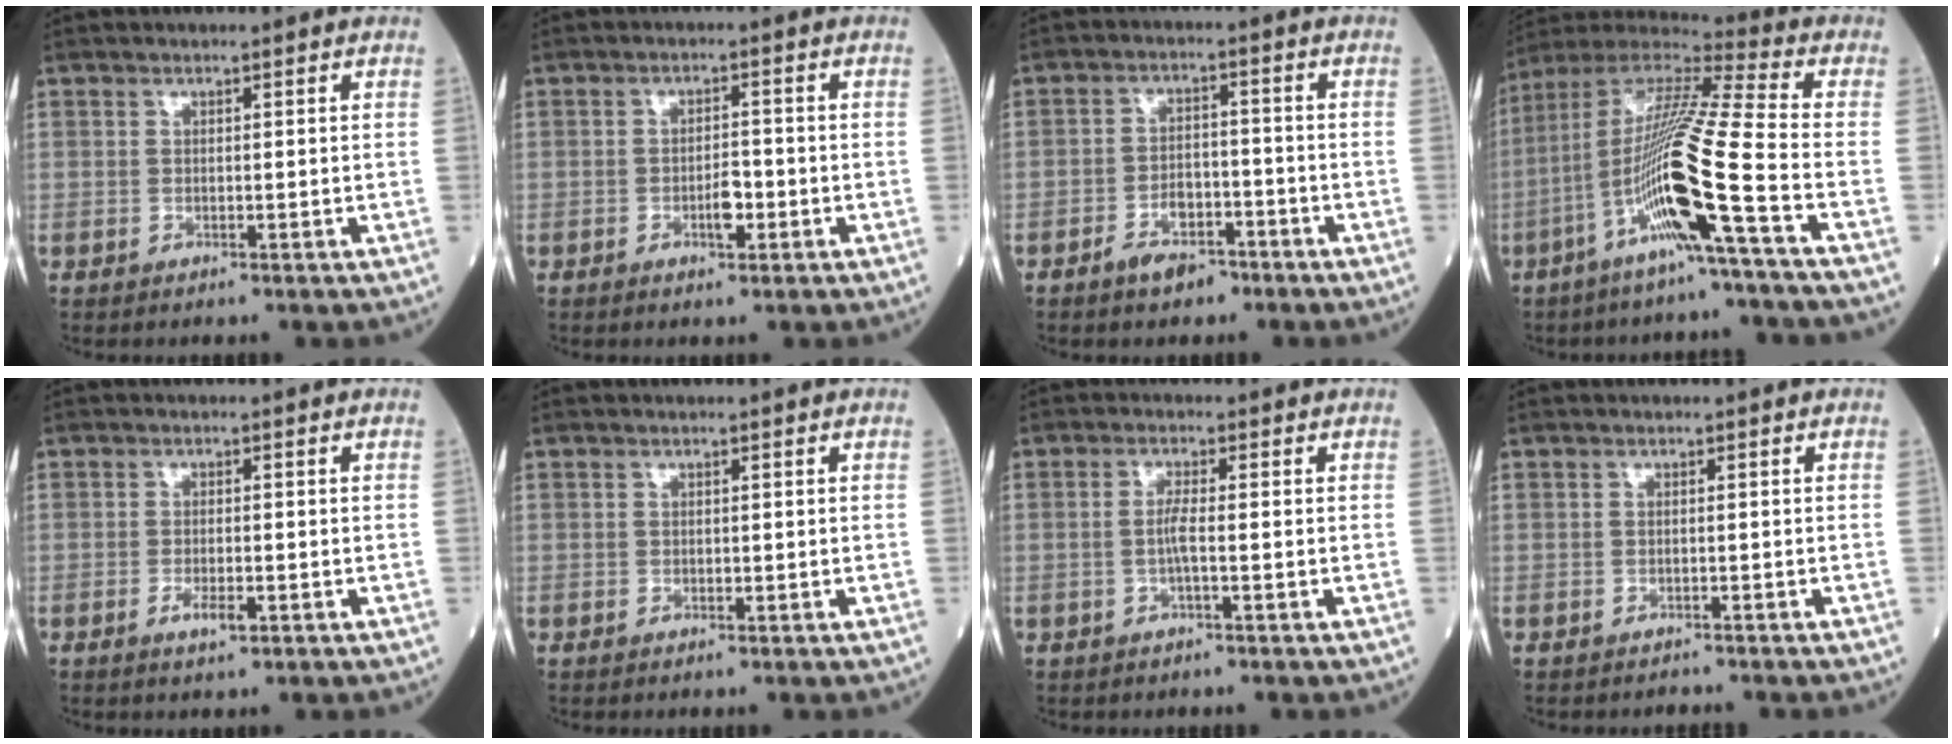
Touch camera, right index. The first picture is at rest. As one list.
[{"total": 3.0, "force": [-1.1, 1.1, 2.5], "torque": [-0.039, 0.003, -0.017]}, {"total": 4.8, "force": [-3.3, 2.5, 2.4], "torque": [-0.044, 0.004, -0.050]}, {"total": 17.1, "force": [-6.1, -1.5, 15.9], "torque": [-0.311, -0.005, -0.125]}, {"total": 2.3, "force": [-1.0, 0.6, 1.9], "torque": [-0.036, -0.002, -0.014]}, {"total": 0.0}, {"total": 2.4, "force": [-0.5, 0.0, 2.3], "torque": [-0.046, 0.001, -0.011]}, {"total": 0.6, "force": [-0.6, 0.0, -0.1], "torque": [-0.002, -0.002, -0.009]}]